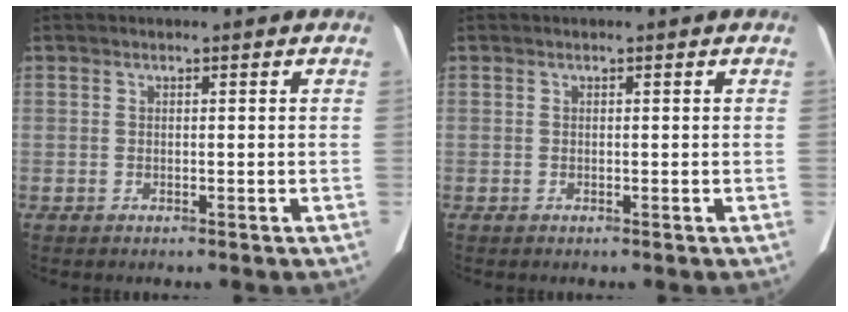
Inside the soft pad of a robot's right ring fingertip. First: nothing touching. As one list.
[{"total": 0.0}]